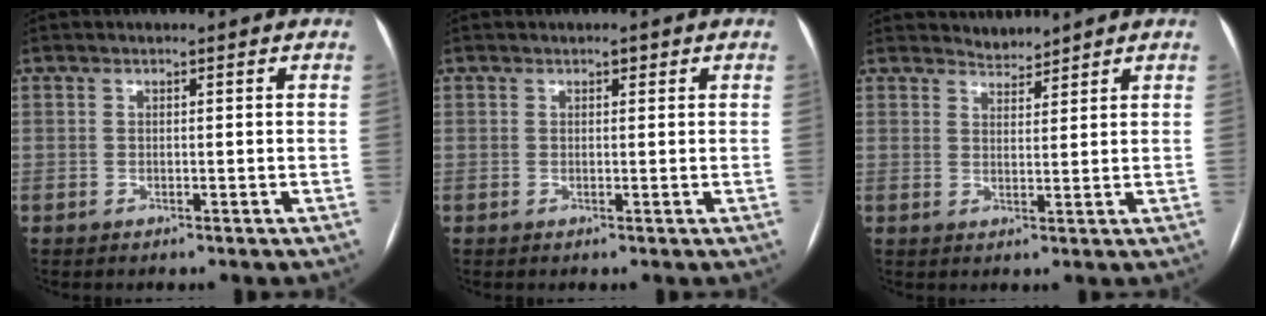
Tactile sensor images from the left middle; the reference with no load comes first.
{"total": 0.8, "force": [0.5, 0.4, 0.4], "torque": [-0.007, 0.003, 0.006]}
{"total": 2.3, "force": [2.2, 0.2, -0.5], "torque": [0.001, 0.004, 0.043]}